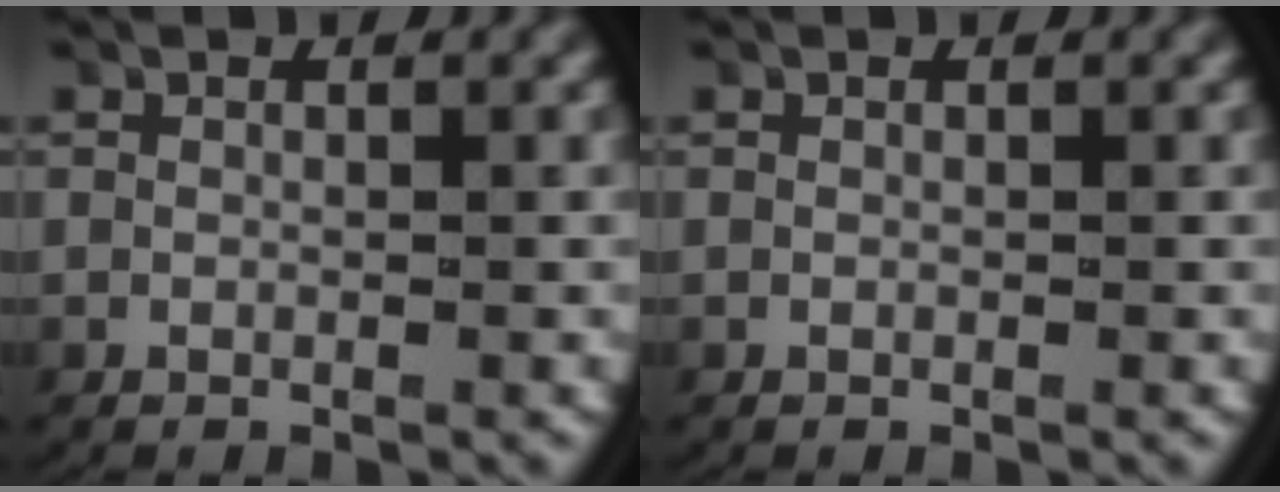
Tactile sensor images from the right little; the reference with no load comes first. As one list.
[{"total": 0.0}]